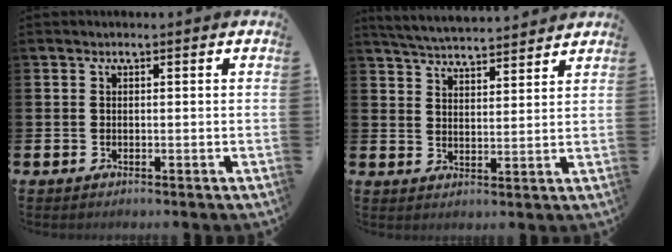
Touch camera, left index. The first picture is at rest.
{"total": 5.0, "force": [5.0, 0.1, 0.3], "torque": [-0.027, -0.031, 0.089]}